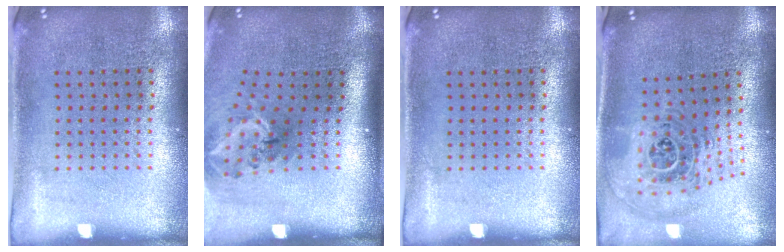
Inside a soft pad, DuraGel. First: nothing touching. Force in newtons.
{"total": 2.0, "press": 1.3, "slide": 1.5}
{"total": 0.0}
{"total": 1.7, "press": 1.4, "slide": 0.9}